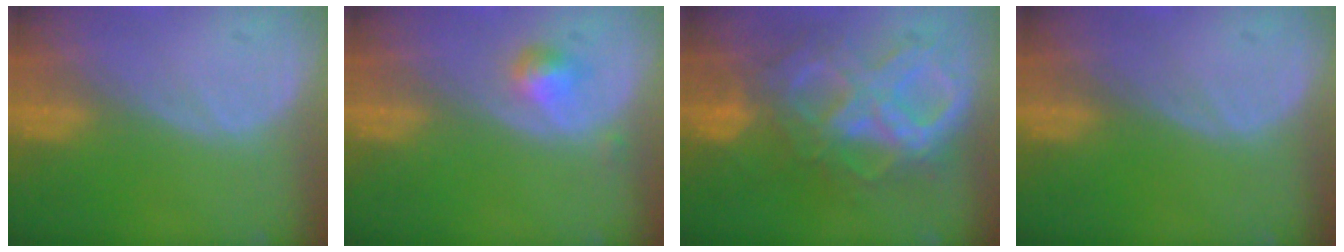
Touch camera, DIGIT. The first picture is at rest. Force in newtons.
{"total": 2.2, "press": 2.2, "slide": 0.2}
{"total": 10.5, "press": 10.4, "slide": 1.3}
{"total": 0.0}